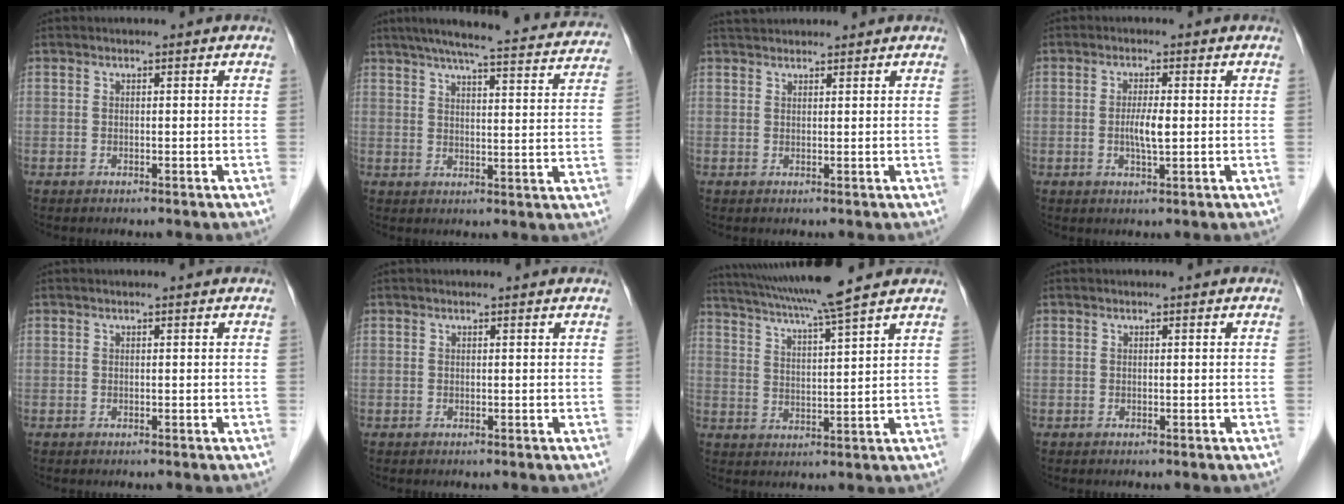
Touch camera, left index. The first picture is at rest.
{"total": 25.0, "force": [22.3, 2.7, 11.1], "torque": [-0.163, -0.006, 0.272]}
{"total": 3.4, "force": [3.3, 0.6, 0.7], "torque": [-0.012, 0.035, 0.058]}
{"total": 3.3, "force": [-0.2, 0.5, 3.3], "torque": [-0.066, -0.004, -0.003]}
{"total": 0.6, "force": [0.6, 0.0, 0.2], "torque": [-0.003, 0.004, 0.006]}
{"total": 1.4, "force": [1.4, 0.1, 0.3], "torque": [-0.010, 0.010, 0.014]}
{"total": 12.4, "force": [10.5, -1.4, 6.4], "torque": [-0.118, 0.014, 0.165]}
{"total": 0.0}